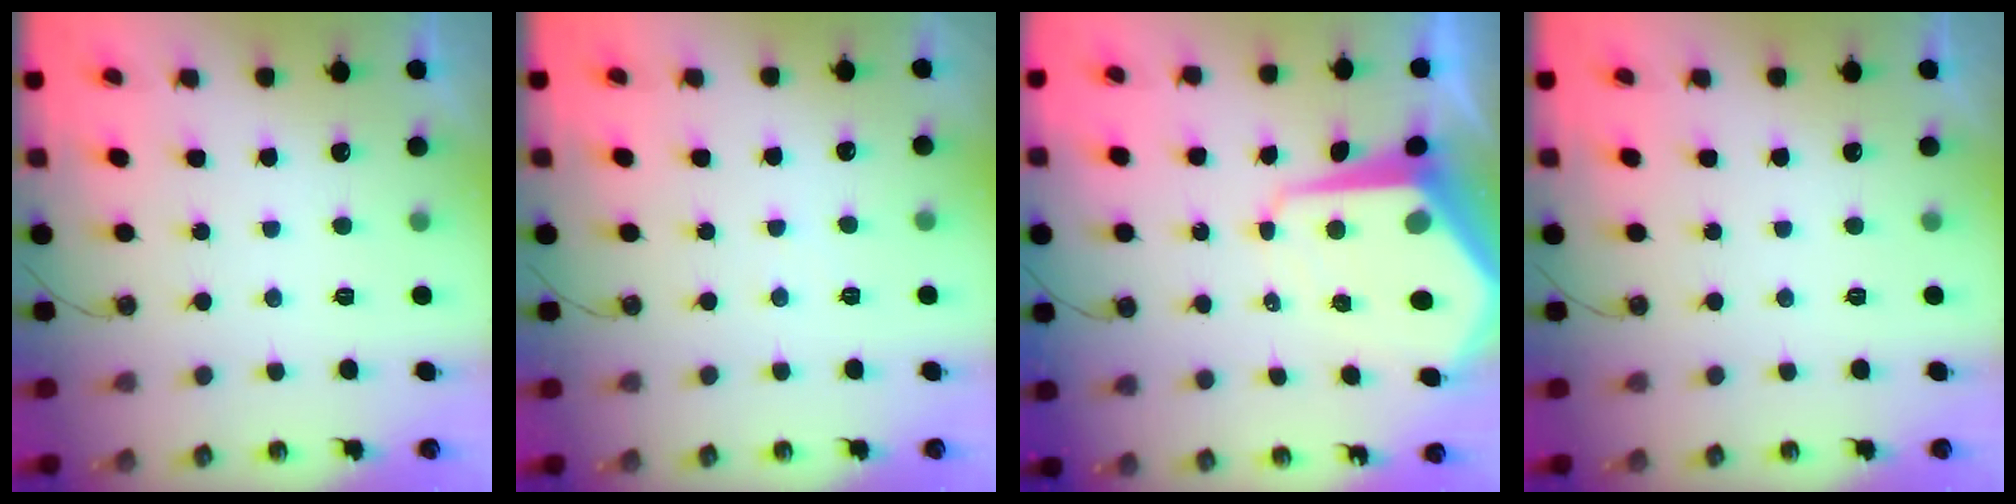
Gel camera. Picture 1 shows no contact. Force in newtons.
{"total": 2.5, "press": 2.4, "slide": 0.4}
{"total": 11.8, "press": 11.8, "slide": 1.2}
{"total": 0.0}